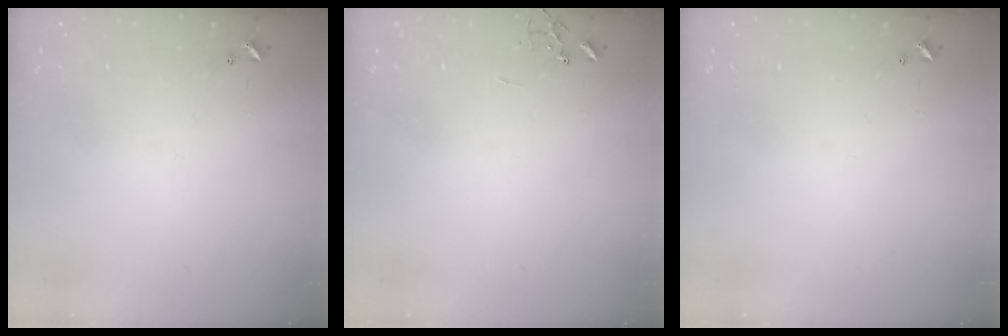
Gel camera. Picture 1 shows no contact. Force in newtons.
{"total": 0.0}
{"total": 0.0}